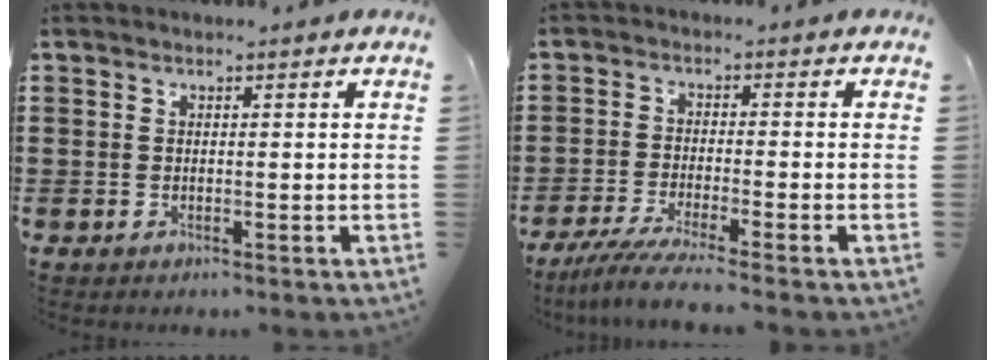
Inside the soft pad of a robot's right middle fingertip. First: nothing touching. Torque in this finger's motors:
{"motor_torque": [0.61, -0.25, 0.30, 0.13]}